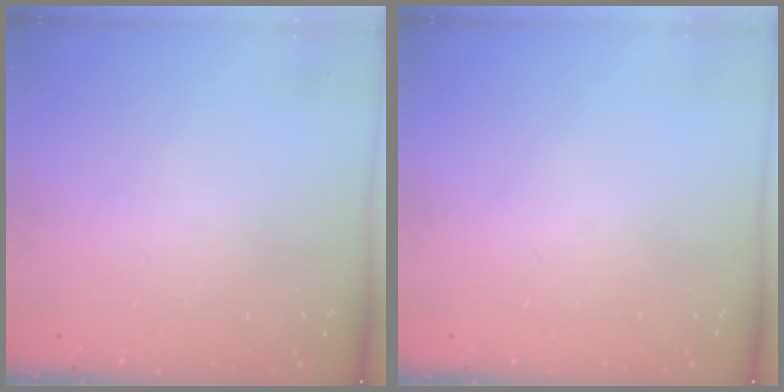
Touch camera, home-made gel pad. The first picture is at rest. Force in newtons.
{"total": 0.0}